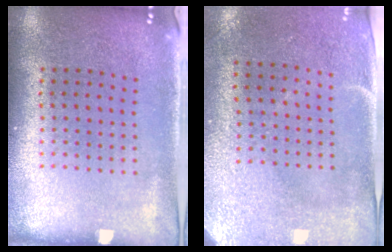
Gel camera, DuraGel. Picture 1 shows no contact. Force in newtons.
{"total": 2.9, "press": 2.4, "slide": 1.6}